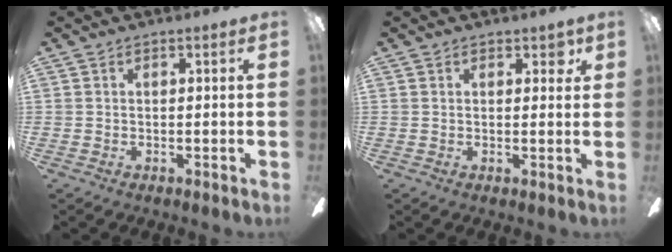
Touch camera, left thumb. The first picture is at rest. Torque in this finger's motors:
{"motor_torque": [0.07, 0.01, 0.08, 0.12, 0.00]}